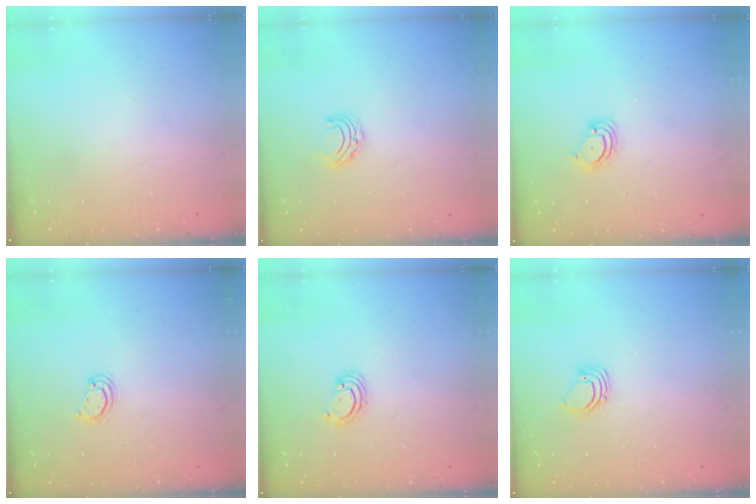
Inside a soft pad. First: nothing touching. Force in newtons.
{"total": 5.6, "press": 5.6, "slide": 0.5}
{"total": 3.7, "press": 3.7, "slide": 0.3}
{"total": 2.2, "press": 2.2, "slide": 0.3}
{"total": 2.5, "press": 2.5, "slide": 0.2}
{"total": 2.7, "press": 2.7, "slide": 0.1}